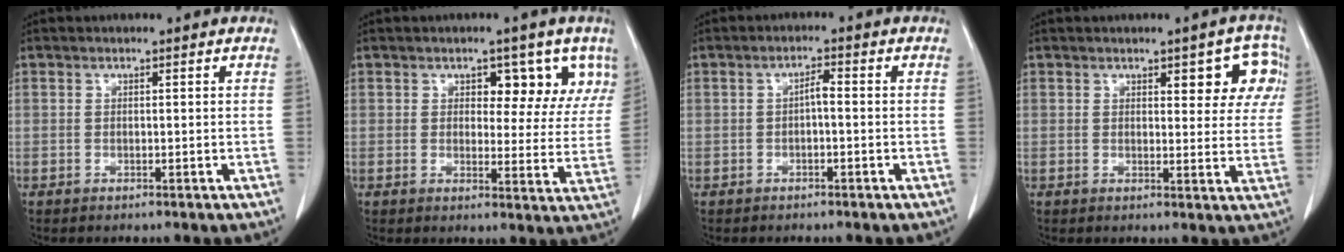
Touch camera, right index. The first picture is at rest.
{"total": 6.8, "force": [3.9, 3.9, 4.0], "torque": [-0.026, 0.002, 0.045]}
{"total": 1.9, "force": [-0.3, 0.5, 1.8], "torque": [-0.031, 0.007, -0.005]}
{"total": 6.9, "force": [3.0, 2.8, 5.6], "torque": [-0.043, 0.011, 0.031]}